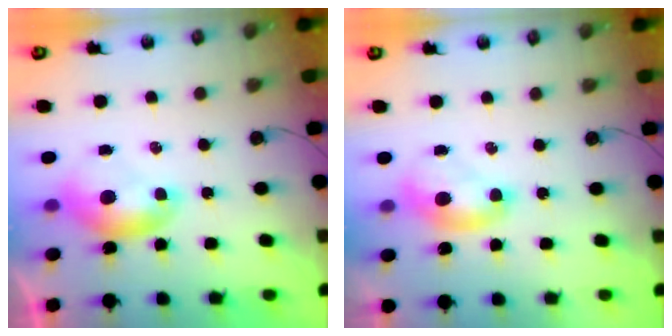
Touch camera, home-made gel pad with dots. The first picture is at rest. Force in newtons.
{"total": 1.6, "press": 1.4, "slide": 0.8}